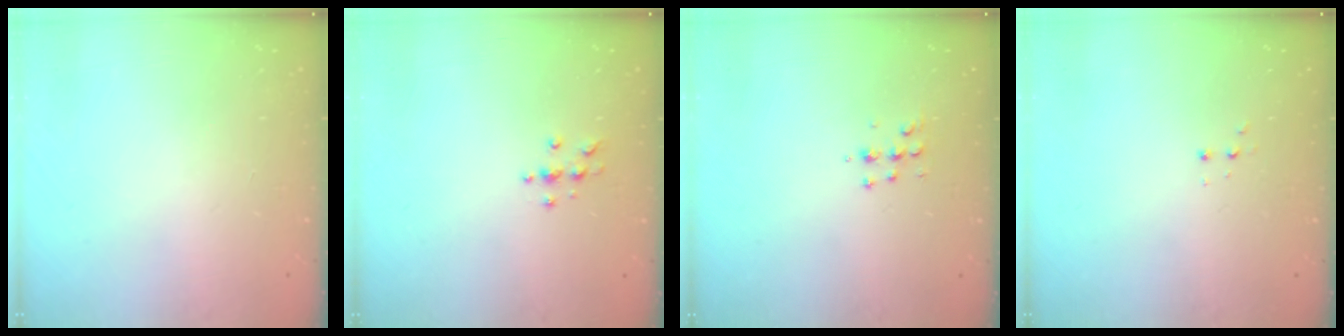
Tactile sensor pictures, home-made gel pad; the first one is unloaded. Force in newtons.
{"total": 4.0, "press": 4.0, "slide": 0.5}
{"total": 5.4, "press": 5.3, "slide": 0.7}
{"total": 2.8, "press": 2.8, "slide": 0.5}